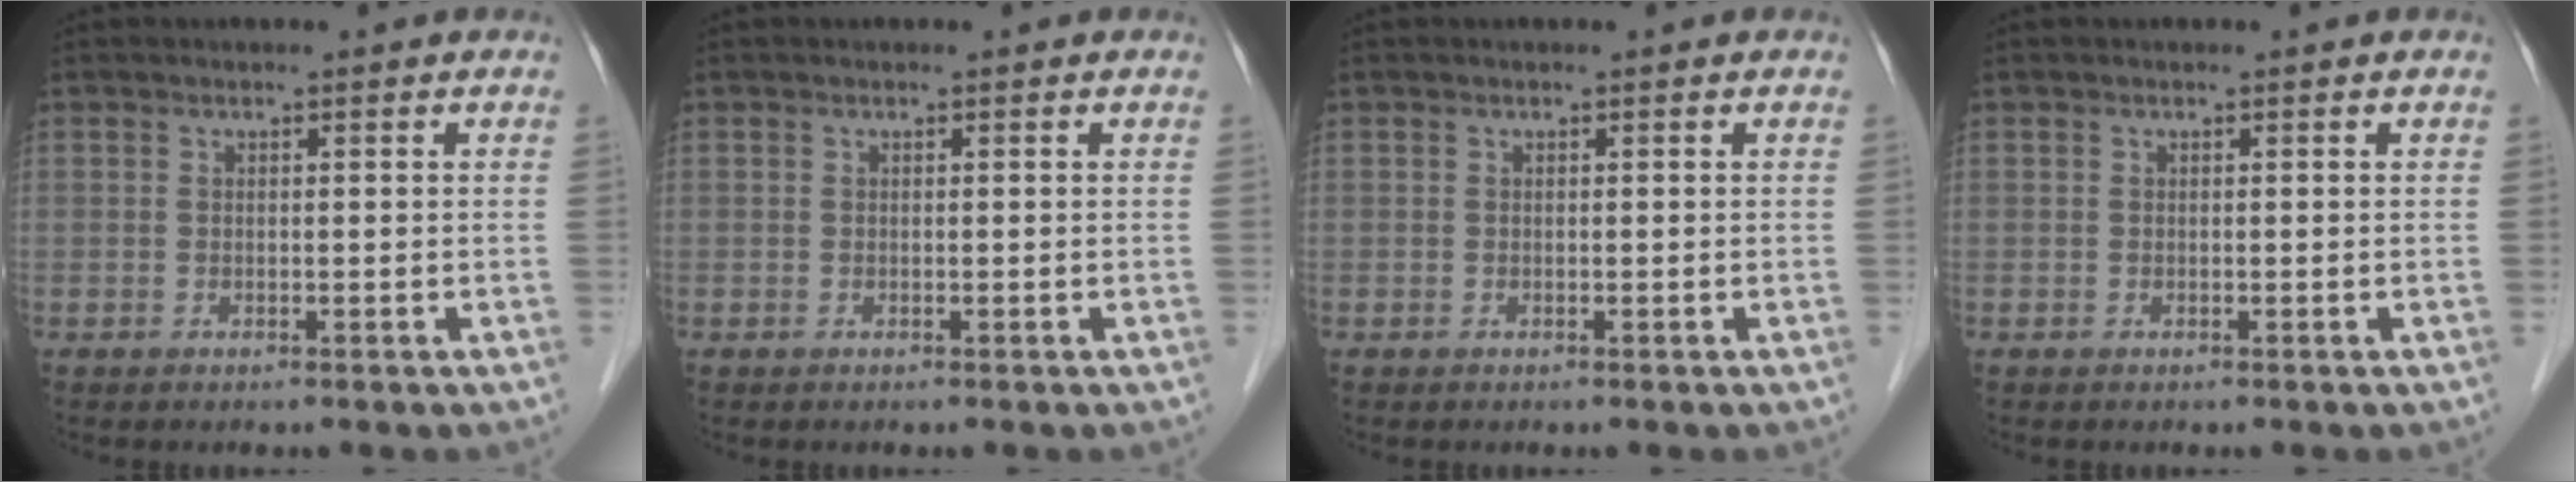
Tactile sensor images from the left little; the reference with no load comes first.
{"total": 0.0}
{"total": 0.0}
{"total": 0.0}